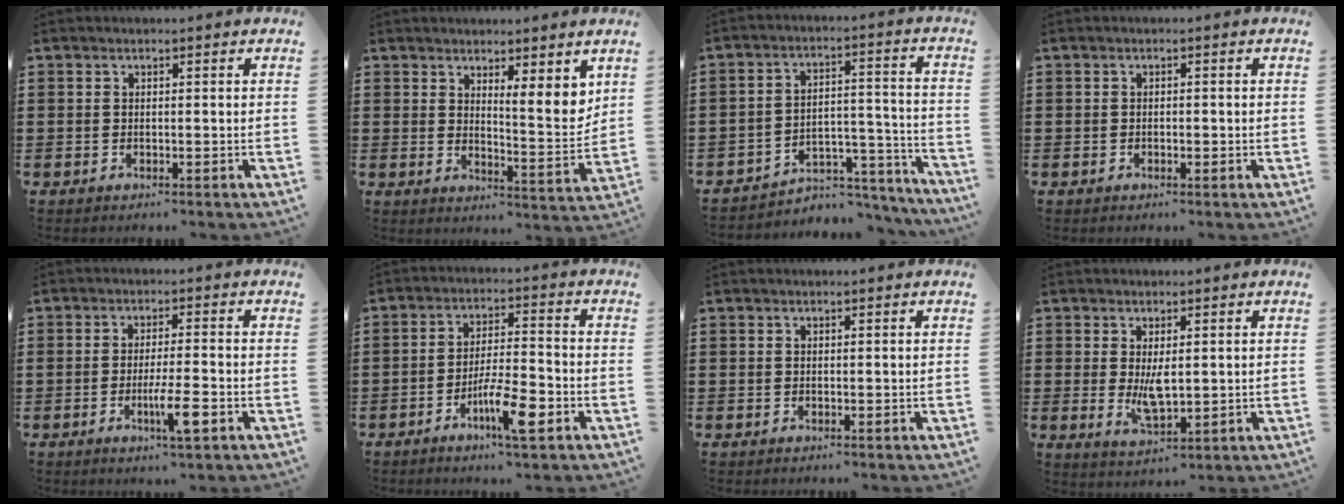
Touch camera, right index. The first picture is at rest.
{"total": 5.7, "force": [4.2, 1.3, 3.7], "torque": [-0.058, -0.023, 0.070]}
{"total": 5.3, "force": [-4.8, 1.8, 1.1], "torque": [-0.019, 0.017, -0.096]}
{"total": 0.5, "force": [-0.3, 0.3, 0.2], "torque": [-0.007, -0.002, -0.005]}
{"total": 5.6, "force": [-2.4, 0.7, 5.0], "torque": [-0.083, -0.008, -0.040]}
{"total": 7.8, "force": [-4.1, 1.7, 6.4], "torque": [-0.112, 0.002, -0.072]}
{"total": 0.0}
{"total": 4.2, "force": [0.3, 1.7, 3.8], "torque": [-0.071, -0.005, 0.003]}